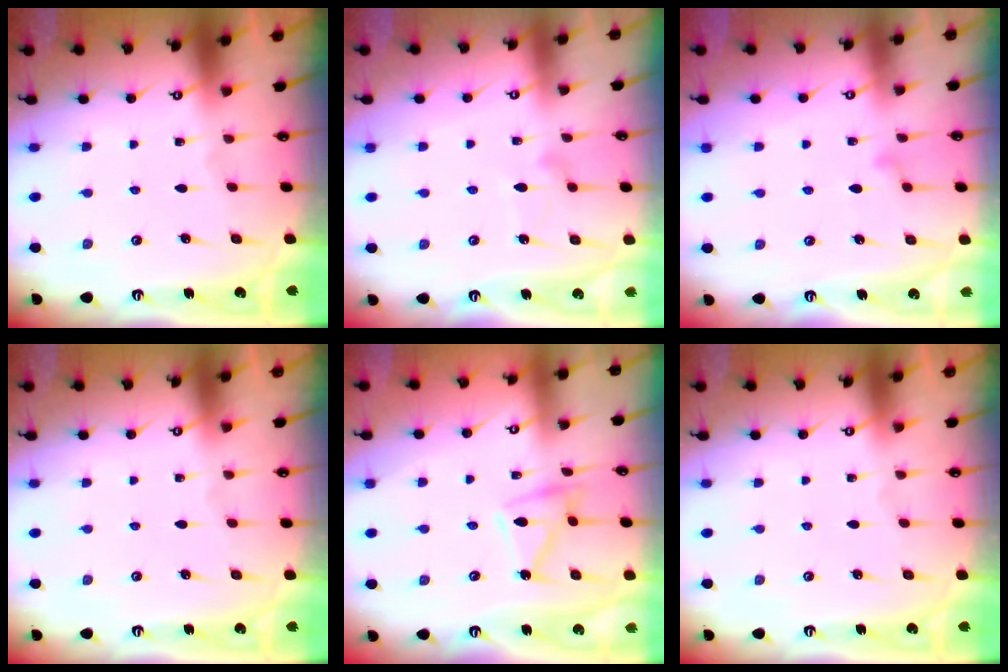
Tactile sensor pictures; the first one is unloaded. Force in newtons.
{"total": 8.6, "press": 8.6, "slide": 0.5}
{"total": 8.5, "press": 8.5, "slide": 0.6}
{"total": 0.0}
{"total": 10.5, "press": 10.5, "slide": 0.3}
{"total": 0.0}